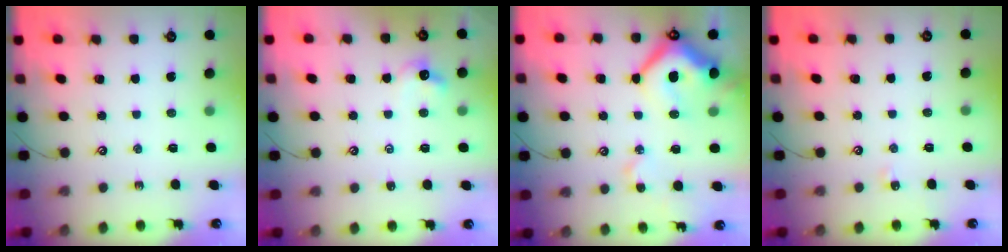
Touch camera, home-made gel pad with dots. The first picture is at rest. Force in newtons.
{"total": 3.3, "press": 3.2, "slide": 0.7}
{"total": 16.2, "press": 16.1, "slide": 2.0}
{"total": 2.9, "press": 2.9, "slide": 0.4}